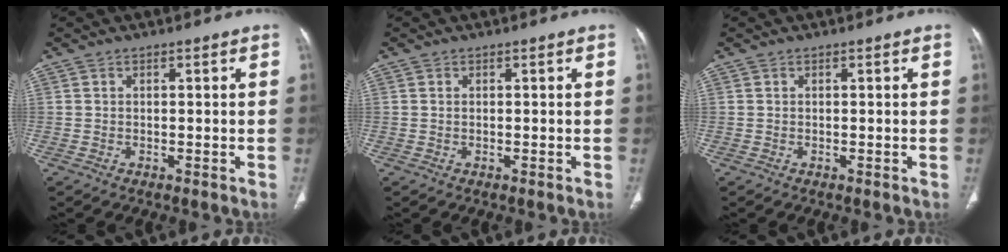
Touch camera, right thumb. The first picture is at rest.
{"total": 0.0}
{"total": 0.0}